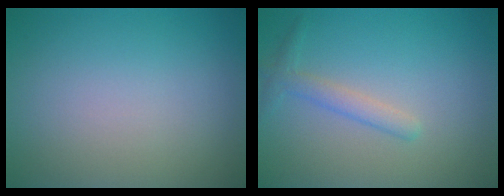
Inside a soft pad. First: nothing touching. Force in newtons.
{"total": 1.8, "press": 1.8, "slide": 0.1}